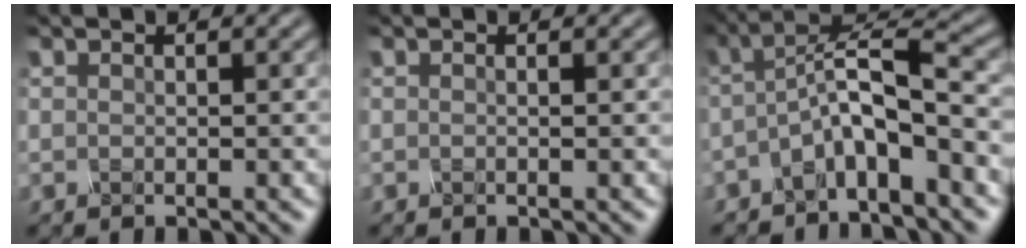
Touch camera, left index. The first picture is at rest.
{"total": 0.6, "force": [-0.1, 0.2, 0.6], "torque": [-0.006, -0.001, -0.008]}
{"total": 5.0, "force": [-1.9, 1.2, 4.4], "torque": [-0.084, 0.017, -0.042]}